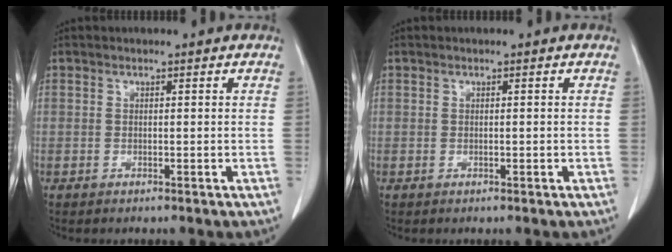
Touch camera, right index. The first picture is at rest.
{"total": 0.7, "force": [-0.2, 0.3, 0.6], "torque": [-0.015, 0.000, -0.001]}